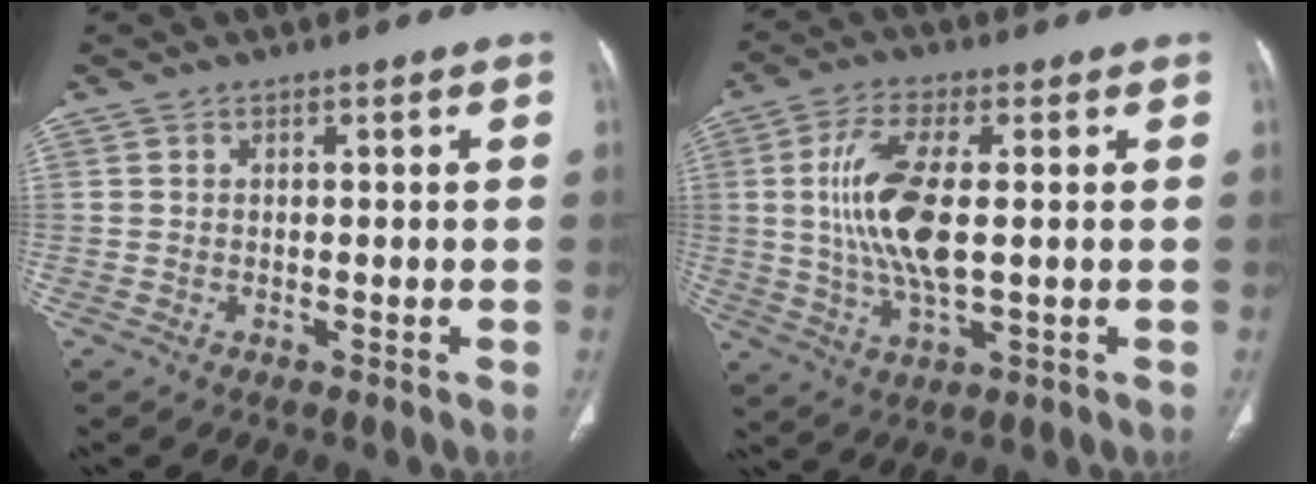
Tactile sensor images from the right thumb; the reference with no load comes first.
{"total": 12.5, "force": [1.2, 4.6, 11.6], "torque": [-0.251, -0.005, 0.025]}